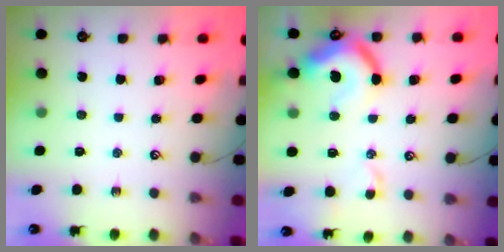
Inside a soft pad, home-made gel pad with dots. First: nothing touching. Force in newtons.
{"total": 11.6, "press": 11.5, "slide": 2.1}